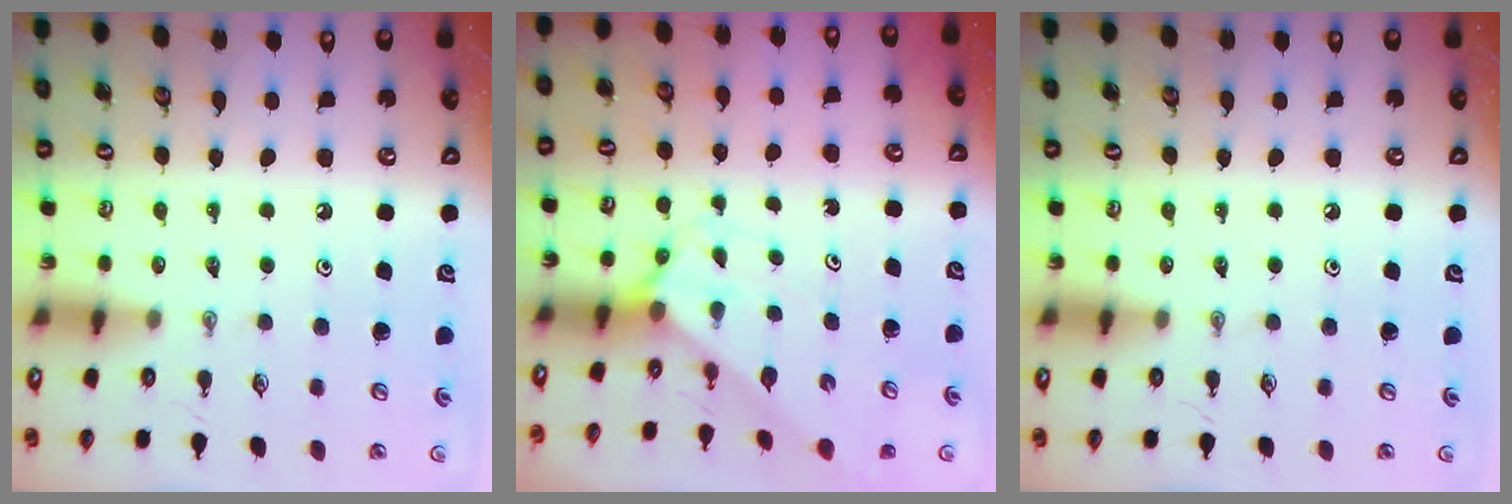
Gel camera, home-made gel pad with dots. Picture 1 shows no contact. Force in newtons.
{"total": 2.3, "press": 2.3, "slide": 0.2}
{"total": 0.0}